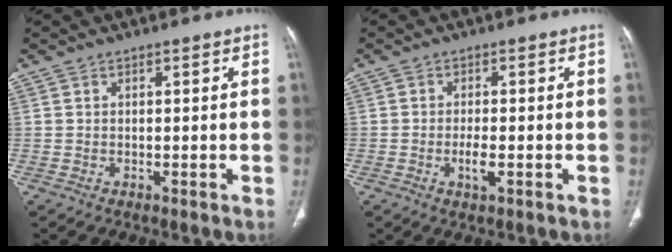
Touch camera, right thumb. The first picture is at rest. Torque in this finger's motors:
{"motor_torque": [3.46, 1.55, 0.83, -0.86, 0.05]}